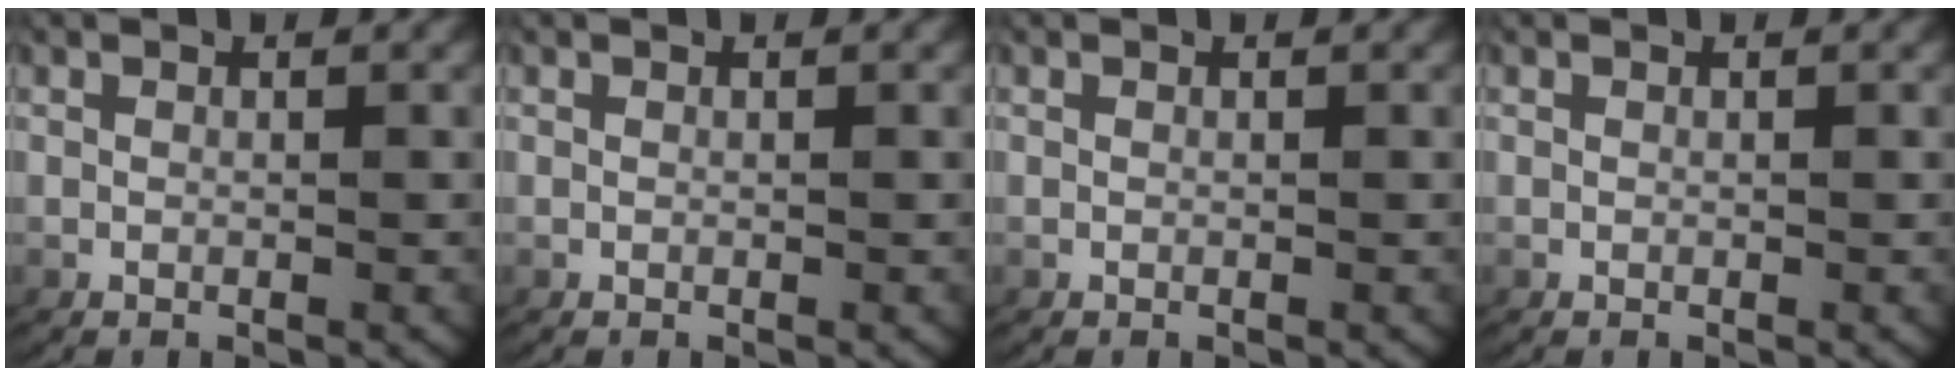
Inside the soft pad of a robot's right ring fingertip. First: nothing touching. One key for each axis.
{"total": 0.0}
{"total": 0.0}
{"total": 0.0}